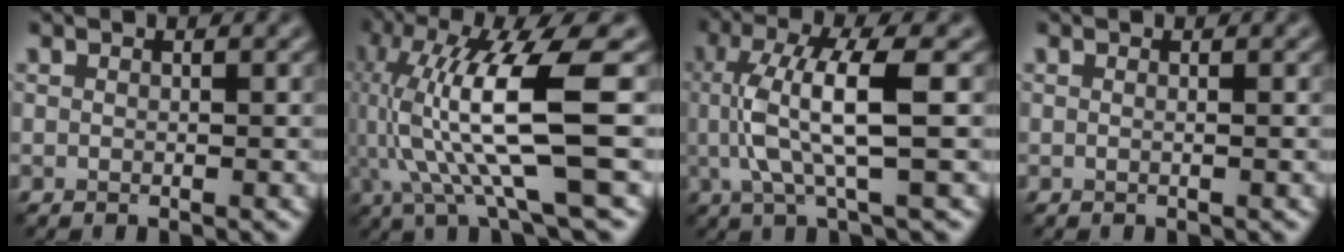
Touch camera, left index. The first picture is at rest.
{"total": 10.7, "force": [0.5, 2.4, 10.4], "torque": [-0.198, -0.005, 0.016]}
{"total": 6.7, "force": [0.4, 1.5, 6.5], "torque": [-0.135, 0.005, 0.011]}
{"total": 0.6, "force": [0.1, 0.2, 0.5], "torque": [-0.006, -0.001, -0.006]}